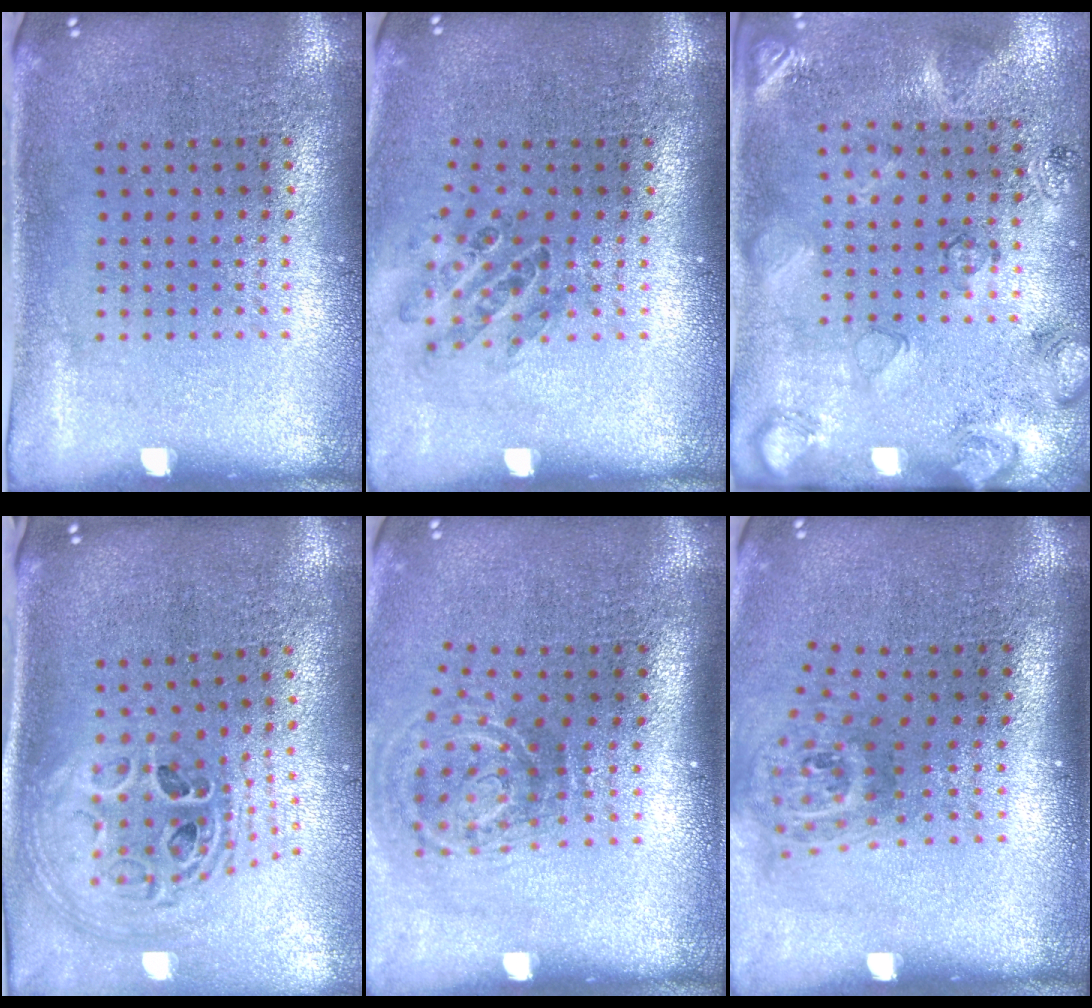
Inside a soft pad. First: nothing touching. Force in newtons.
{"total": 0.9, "press": 0.9, "slide": 0.1}
{"total": 2.6, "press": 1.8, "slide": 1.9}
{"total": 1.7, "press": 1.5, "slide": 0.9}
{"total": 2.0, "press": 1.2, "slide": 1.6}
{"total": 1.8, "press": 1.2, "slide": 1.3}